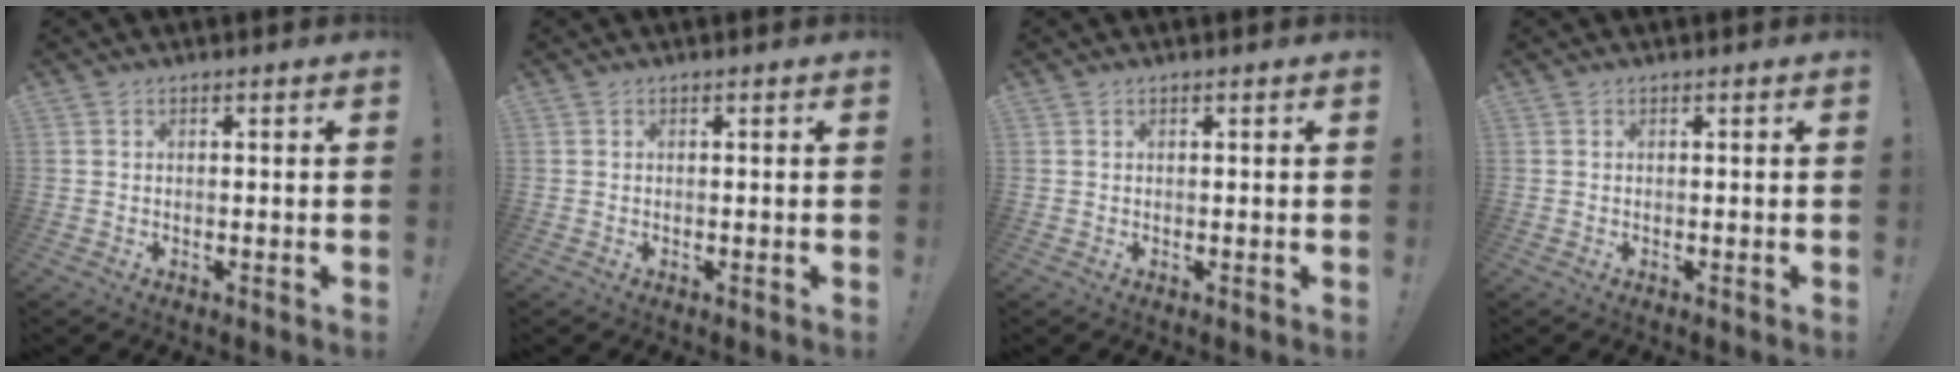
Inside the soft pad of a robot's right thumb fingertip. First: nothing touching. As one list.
[{"total": 0.0}, {"total": 0.0}, {"total": 0.0}]